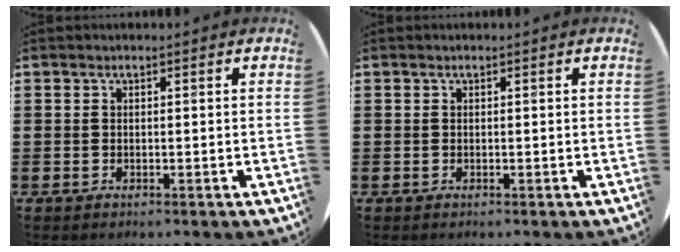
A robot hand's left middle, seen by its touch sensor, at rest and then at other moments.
{"total": 0.0}